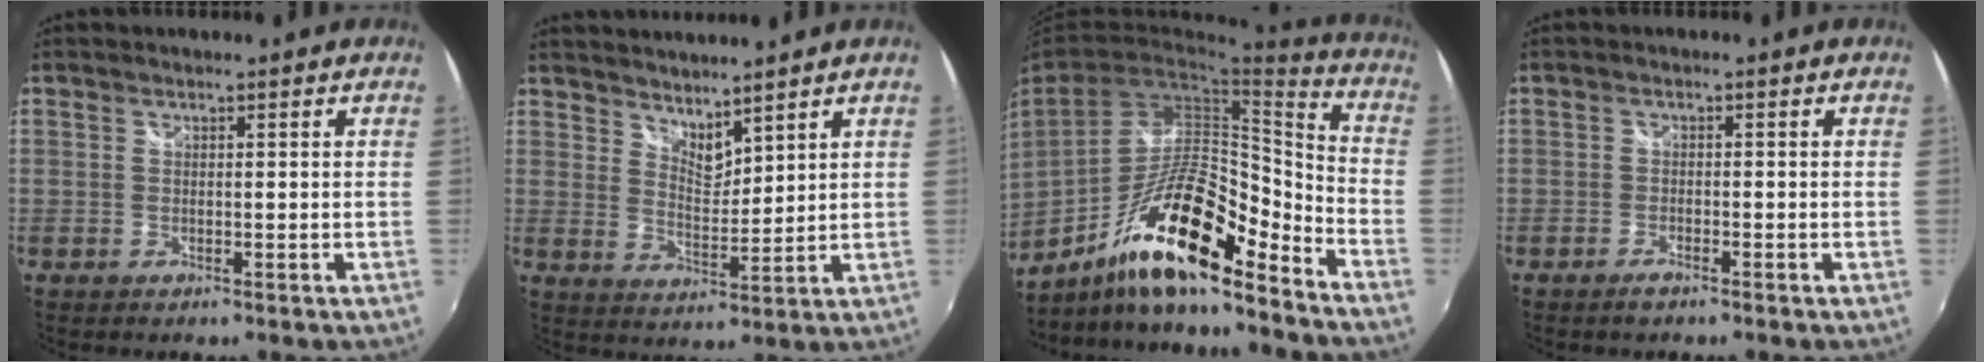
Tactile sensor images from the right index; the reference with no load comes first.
{"total": 5.4, "force": [4.9, 1.5, 1.6], "torque": [-0.018, -0.005, 0.088]}
{"total": 18.0, "force": [-11.8, 3.7, 13.2], "torque": [-0.241, -0.008, -0.218]}
{"total": 1.5, "force": [-1.3, 0.4, 0.7], "torque": [-0.019, -0.003, -0.028]}